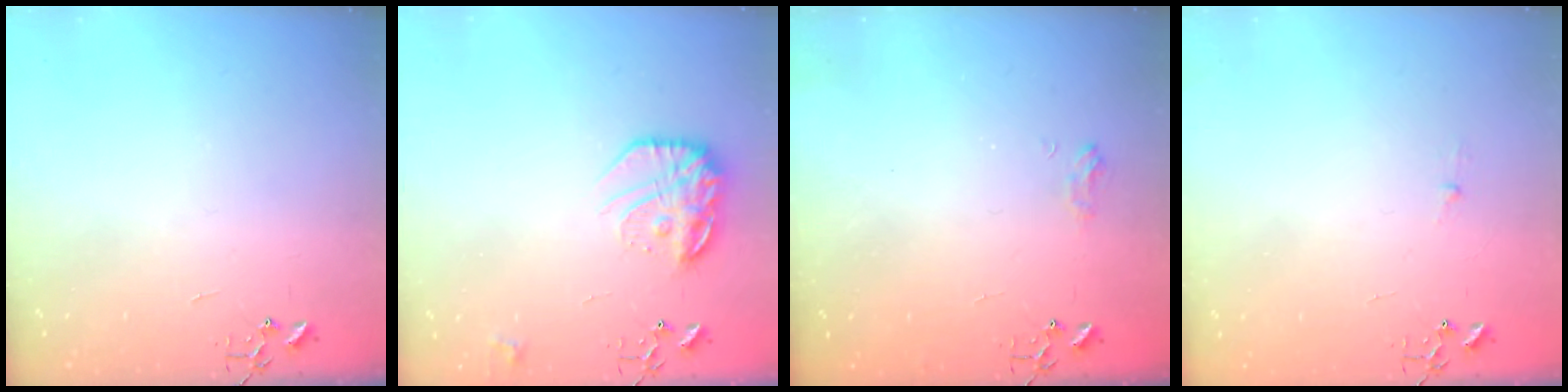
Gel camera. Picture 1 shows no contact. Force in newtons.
{"total": 15.4, "press": 15.3, "slide": 1.0}
{"total": 7.5, "press": 7.4, "slide": 0.8}
{"total": 2.6, "press": 2.5, "slide": 0.4}